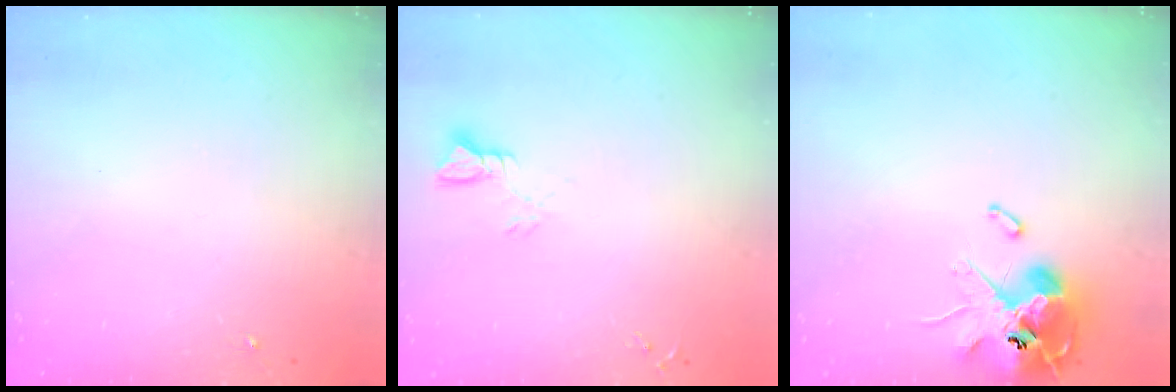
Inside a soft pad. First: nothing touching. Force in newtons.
{"total": 2.8, "press": 2.8, "slide": 0.2}
{"total": 13.1, "press": 12.9, "slide": 2.1}